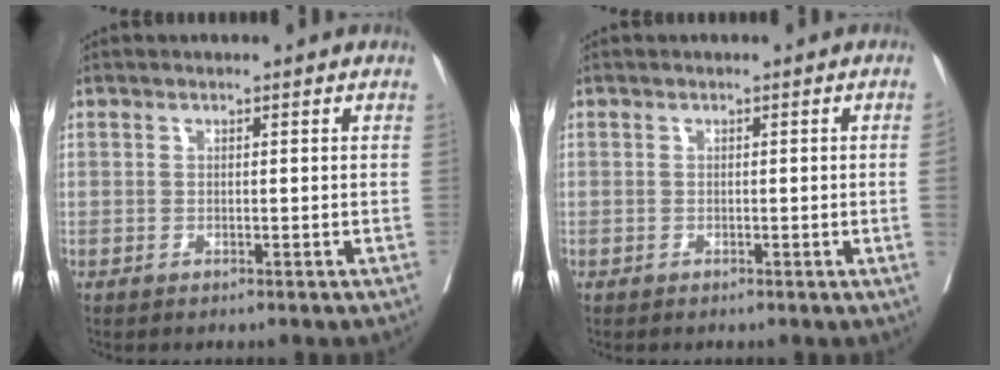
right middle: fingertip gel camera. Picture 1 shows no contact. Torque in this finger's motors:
{"motor_torque": [0.06, -0.43, -0.27, -0.21]}